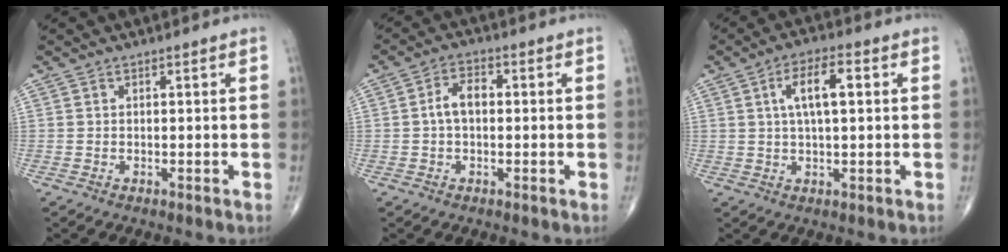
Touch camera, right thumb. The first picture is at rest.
{"total": 4.6, "force": [0.0, 2.7, 3.6], "torque": [-0.063, 0.017, -0.007]}
{"total": 7.7, "force": [1.8, 2.8, 6.9], "torque": [-0.122, 0.011, 0.028]}